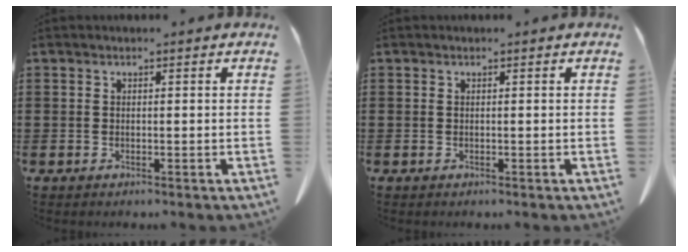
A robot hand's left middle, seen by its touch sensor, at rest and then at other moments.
{"total": 0.0}